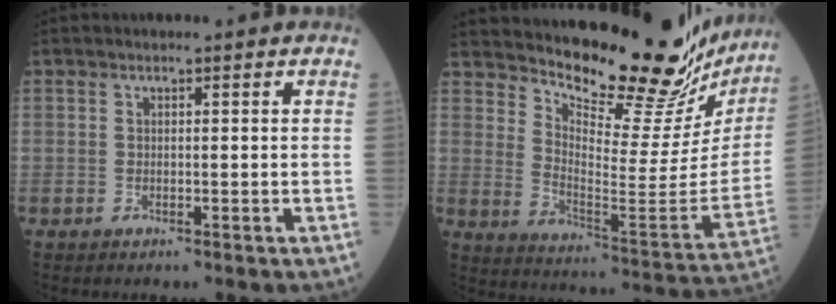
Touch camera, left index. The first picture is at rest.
{"total": 23.4, "force": [21.6, 4.0, 8.0], "torque": [-0.124, -0.096, 0.284]}